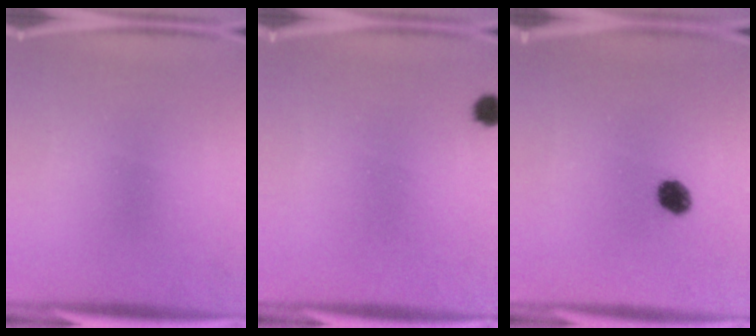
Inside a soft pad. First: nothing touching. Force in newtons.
{"total": 2.3}
{"total": 4.5}